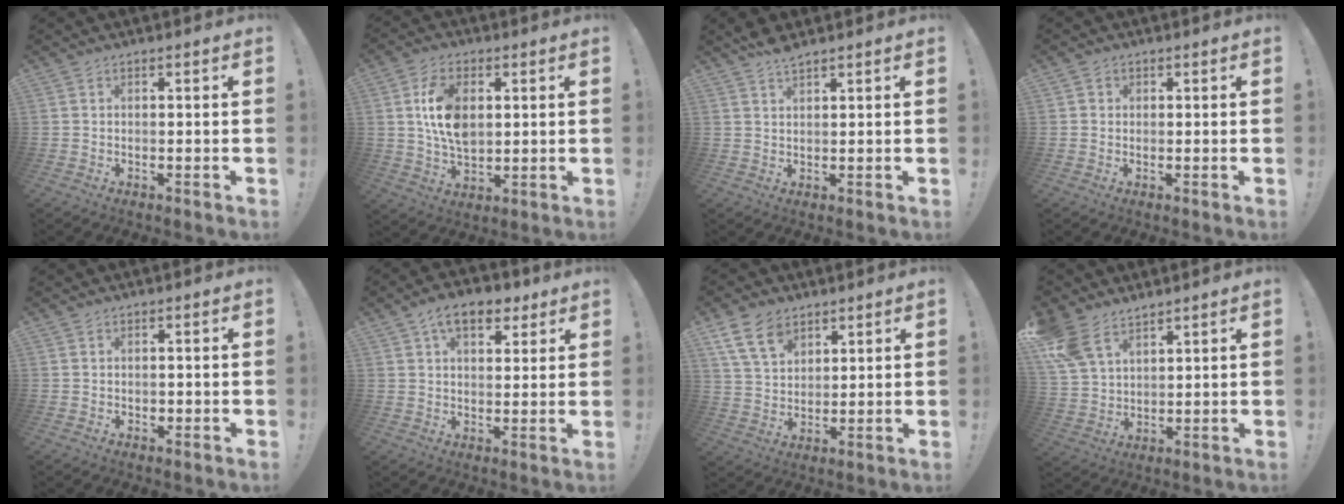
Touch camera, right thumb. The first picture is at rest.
{"total": 12.7, "force": [3.0, 8.2, 9.3], "torque": [-0.167, 0.003, 0.054]}
{"total": 3.4, "force": [2.9, 0.7, 1.6], "torque": [-0.032, -0.016, 0.053]}
{"total": 1.4, "force": [0.6, 1.3, 0.1], "torque": [0.004, -0.001, 0.009]}
{"total": 0.7, "force": [-0.1, 0.7, 0.0], "torque": [-0.003, 0.003, 0.000]}
{"total": 10.6, "force": [5.6, 6.2, 6.6], "torque": [-0.090, -0.011, 0.101]}
{"total": 11.6, "force": [7.0, 7.4, 5.7], "torque": [-0.100, -0.027, 0.138]}
{"total": 10.3, "force": [7.6, 5.5, 4.4], "torque": [-0.085, -0.039, 0.152]}